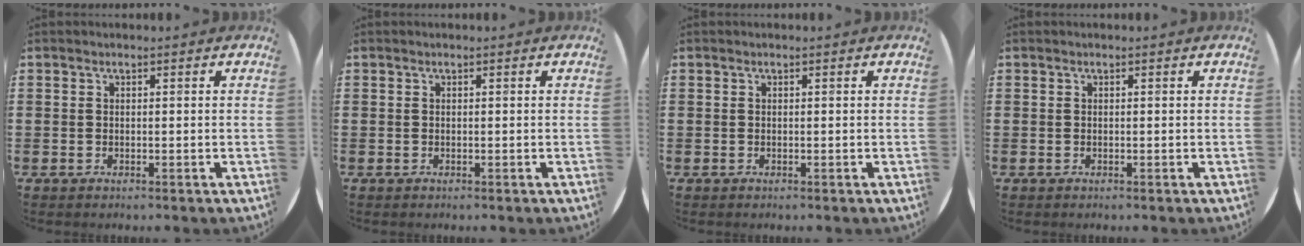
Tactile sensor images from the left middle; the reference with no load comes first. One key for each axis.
{"total": 0.0}
{"total": 0.0}
{"total": 0.0}